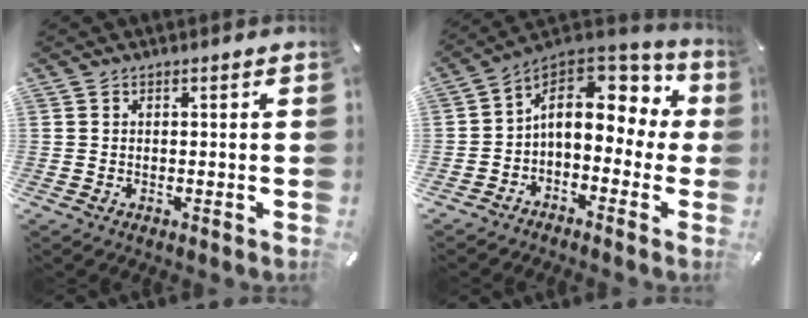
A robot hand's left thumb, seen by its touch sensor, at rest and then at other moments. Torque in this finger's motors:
{"motor_torque": [0.57, 0.65, 0.57, 0.17, 0.35]}